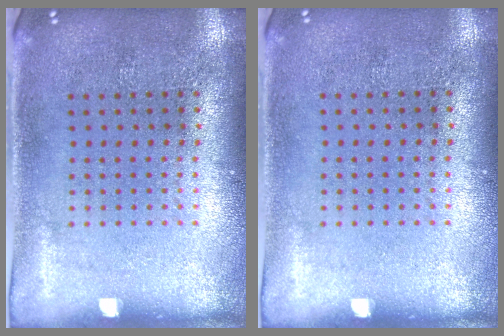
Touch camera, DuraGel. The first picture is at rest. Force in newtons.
{"total": 0.0}